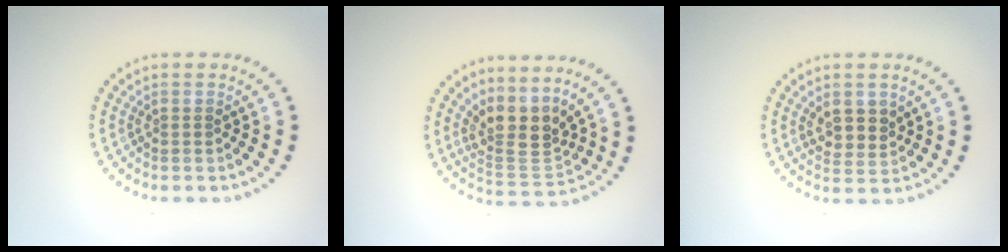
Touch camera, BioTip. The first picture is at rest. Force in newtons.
{"total": 3.9, "press": 3.0, "slide": 2.5}
{"total": 2.6, "press": 2.4, "slide": 1.0}